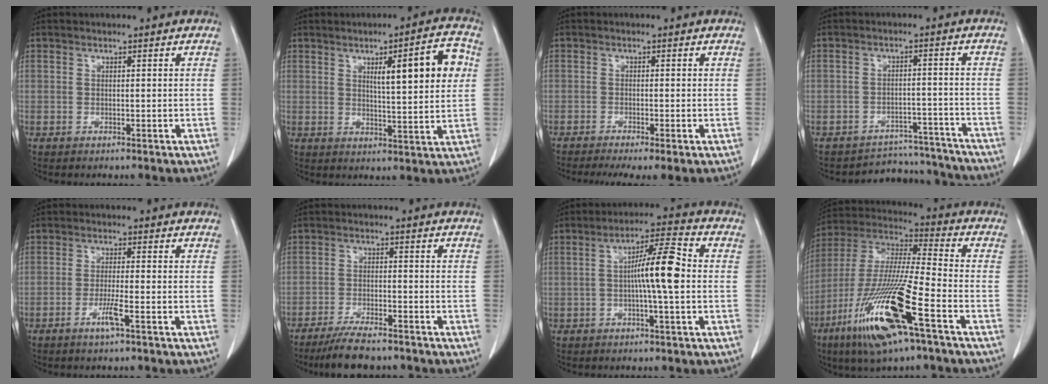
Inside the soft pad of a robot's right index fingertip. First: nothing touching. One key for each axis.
{"total": 10.3, "fx": 2.9, "fy": 1.1, "fz": 9.8, "tx": -0.138, "ty": 0.012, "tz": 0.040}
{"total": 6.0, "fx": -4.4, "fy": 0.6, "fz": 4.1, "tx": -0.059, "ty": -0.015, "tz": -0.068}
{"total": 9.5, "fx": -9.0, "fy": 2.7, "fz": -1.3, "tx": 0.035, "ty": 0.041, "tz": -0.110}
{"total": 3.4, "fx": -1.7, "fy": -0.2, "fz": 2.9, "tx": -0.059, "ty": -0.006, "tz": -0.036}
{"total": 8.5, "fx": -7.3, "fy": 1.4, "fz": 4.2, "tx": -0.067, "ty": -0.019, "tz": -0.116}
{"total": 8.7, "fx": -0.4, "fy": 0.5, "fz": 8.7, "tx": -0.150, "ty": 0.017, "tz": -0.014}
{"total": 20.4, "fx": -9.7, "fy": 1.9, "fz": 17.9, "tx": -0.394, "ty": -0.046, "tz": -0.184}